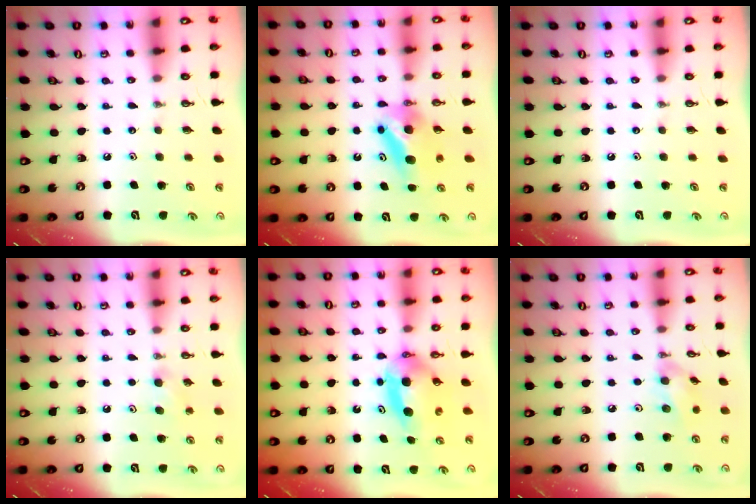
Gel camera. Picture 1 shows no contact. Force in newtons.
{"total": 7.1, "press": 6.9, "slide": 1.5}
{"total": 0.0}
{"total": 6.9, "press": 1.9, "slide": 6.7}
{"total": 6.1, "press": 5.6, "slide": 2.2}
{"total": 9.8, "press": 9.5, "slide": 2.3}